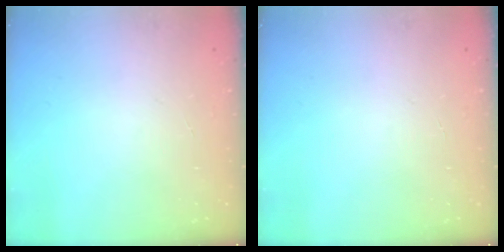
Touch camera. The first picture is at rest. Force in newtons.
{"total": 0.0}